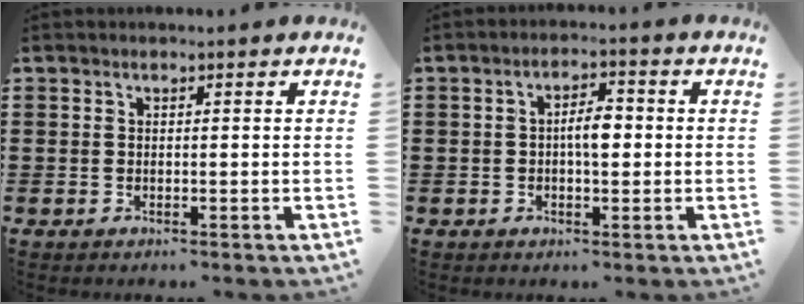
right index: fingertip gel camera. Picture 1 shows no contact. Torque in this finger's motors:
{"motor_torque": [1.01, -0.51, 0.42, 0.10]}